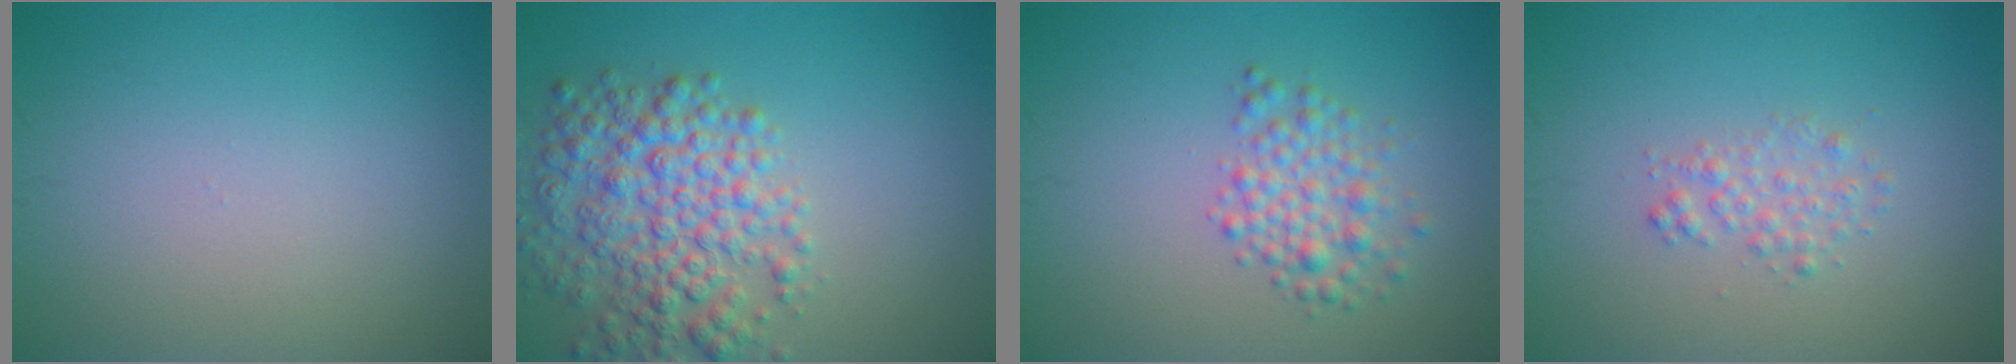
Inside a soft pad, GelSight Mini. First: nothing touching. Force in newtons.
{"total": 6.4, "press": 6.4, "slide": 0.2}
{"total": 2.9, "press": 2.9, "slide": 0.1}
{"total": 1.5, "press": 1.5, "slide": 0.0}